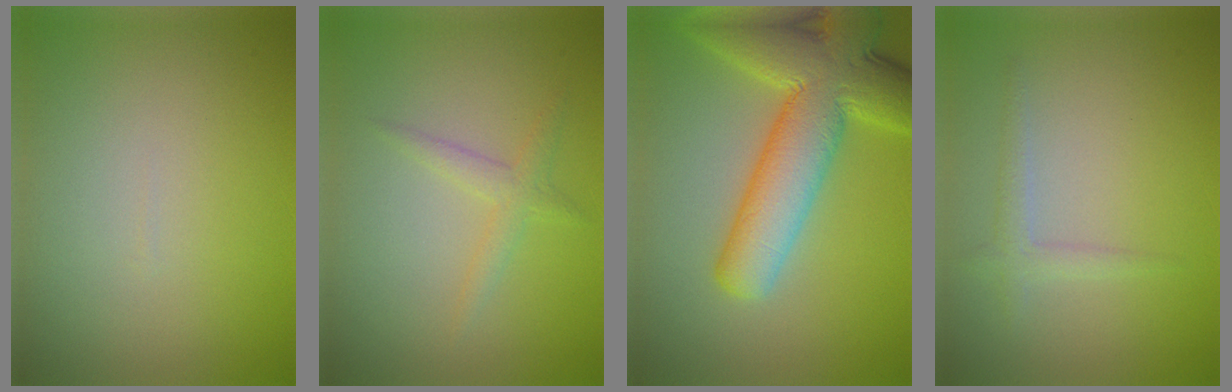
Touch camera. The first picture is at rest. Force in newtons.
{"total": 1.7, "press": 1.7, "slide": 0.0}
{"total": 10.3, "press": 10.3, "slide": 0.4}
{"total": 1.6, "press": 1.6, "slide": 0.1}